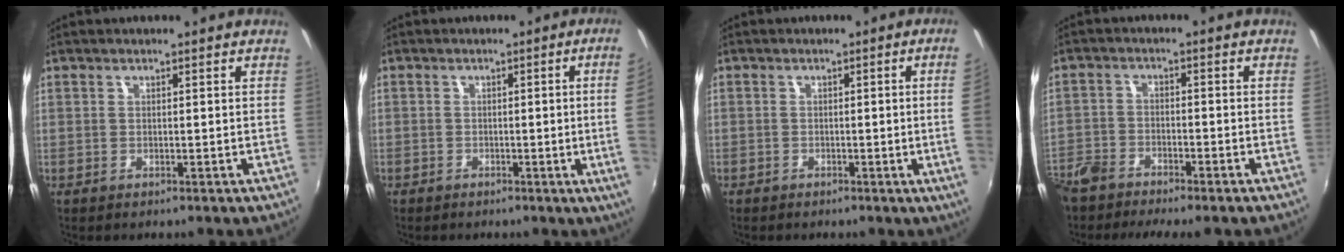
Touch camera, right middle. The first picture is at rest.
{"total": 6.4, "force": [-0.4, -1.2, 6.3], "torque": [-0.077, -0.009, -0.001]}
{"total": 4.0, "force": [-0.2, -1.5, 3.7], "torque": [-0.061, -0.009, 0.003]}
{"total": 7.4, "force": [-6.5, 2.6, 2.5], "torque": [-0.073, -0.016, -0.124]}